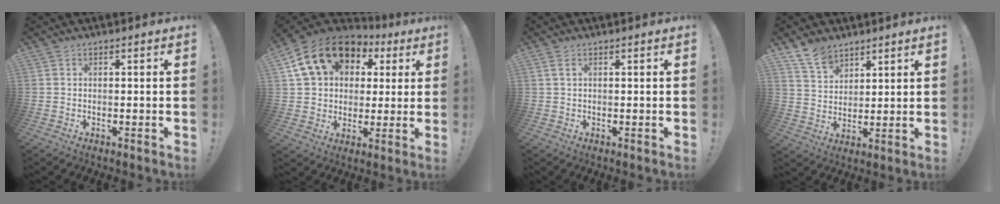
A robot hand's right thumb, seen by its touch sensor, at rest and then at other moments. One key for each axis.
{"total": 18.2, "fx": 7.6, "fy": 13.5, "fz": 9.6, "tx": -0.155, "ty": -0.020, "tz": 0.151}
{"total": 1.9, "fx": 0.8, "fy": 0.7, "fz": 1.6, "tx": -0.036, "ty": 0.005, "tz": 0.015}
{"total": 9.1, "fx": 7.3, "fy": 4.9, "fz": 2.5, "tx": -0.042, "ty": -0.050, "tz": 0.141}